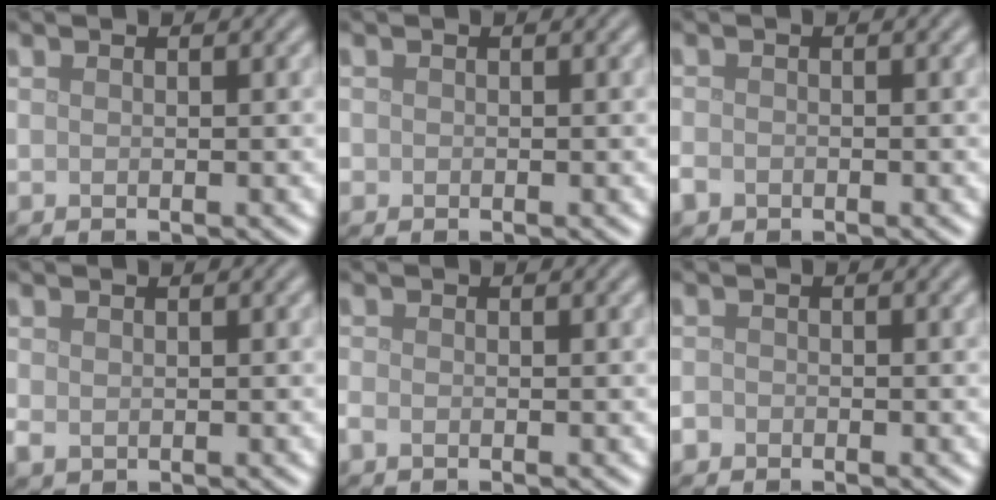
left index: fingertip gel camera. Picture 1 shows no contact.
{"total": 0.7, "force": [-0.2, 0.7, 0.1], "torque": [0.004, -0.005, -0.005]}
{"total": 1.4, "force": [-0.8, 1.0, 0.4], "torque": [-0.005, -0.003, -0.020]}
{"total": 1.3, "force": [-0.1, 1.1, 0.6], "torque": [-0.016, -0.002, -0.001]}
{"total": 0.9, "force": [-0.6, 0.5, 0.4], "torque": [-0.010, -0.003, -0.013]}
{"total": 1.0, "force": [-0.6, 0.8, 0.1], "torque": [0.001, -0.001, -0.015]}